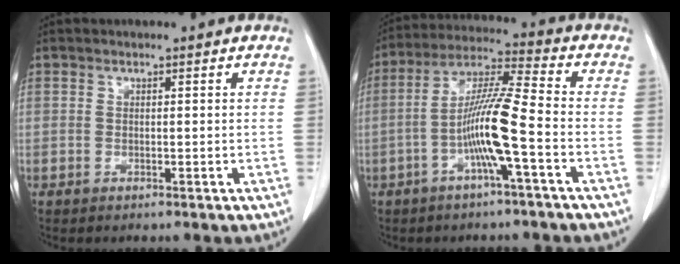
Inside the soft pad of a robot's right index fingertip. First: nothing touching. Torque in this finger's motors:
{"motor_torque": [1.67, -0.47, 0.86, 0.21]}